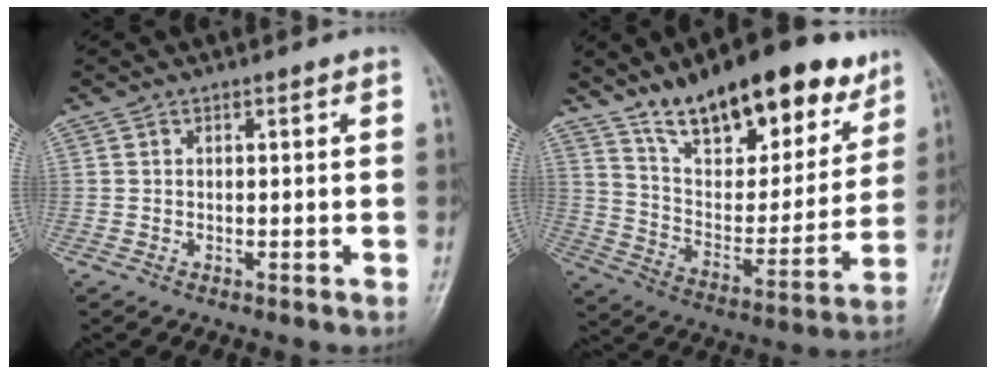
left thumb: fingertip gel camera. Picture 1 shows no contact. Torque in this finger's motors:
{"motor_torque": [0.24, 0.25, 1.51, -1.26, 0.32]}